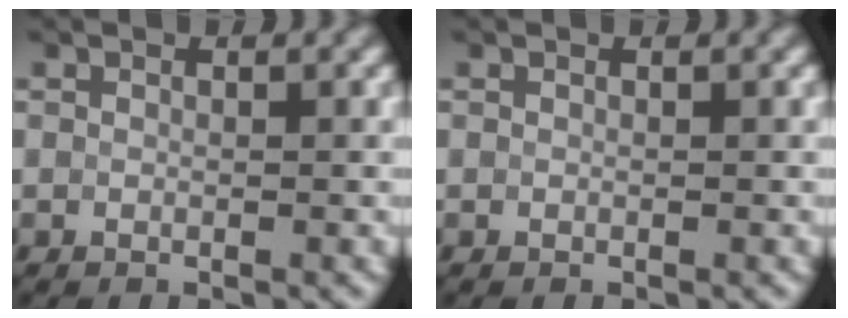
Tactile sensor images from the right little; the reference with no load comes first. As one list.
[{"total": 0.0}]